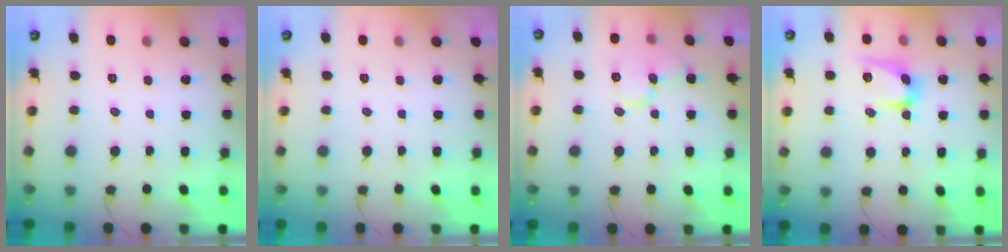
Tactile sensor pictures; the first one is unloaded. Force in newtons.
{"total": 0.0}
{"total": 12.1, "press": 11.9, "slide": 1.6}
{"total": 10.1, "press": 10.0, "slide": 0.7}